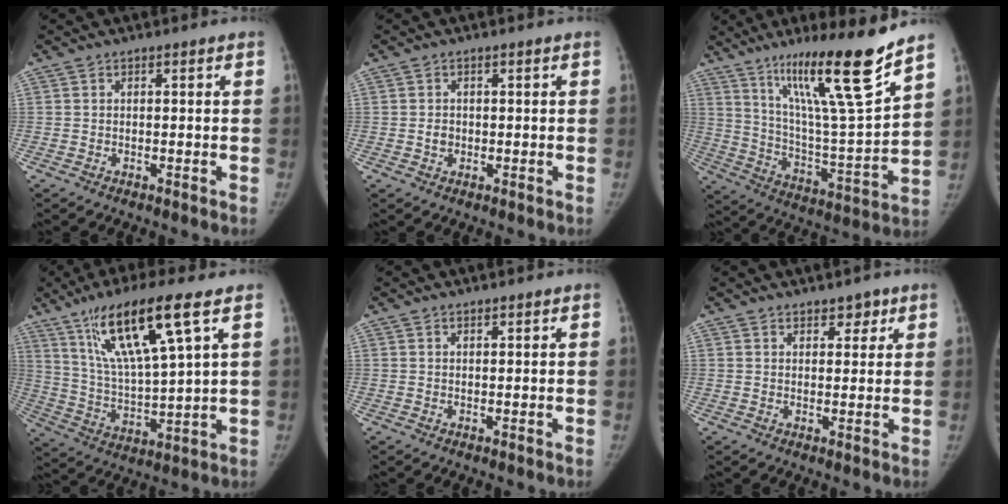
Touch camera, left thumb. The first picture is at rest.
{"total": 1.7, "force": [-0.1, 1.4, 0.8], "torque": [-0.010, 0.003, 0.000]}
{"total": 21.3, "force": [14.3, 1.2, 15.7], "torque": [-0.232, -0.079, 0.247]}
{"total": 17.0, "force": [8.9, 2.6, 14.2], "torque": [-0.268, -0.032, 0.174]}
{"total": 0.6, "force": [0.6, 0.2, 0.2], "torque": [-0.005, -0.004, 0.010]}
{"total": 3.1, "force": [2.1, 1.8, 1.4], "torque": [0.005, -0.012, 0.031]}